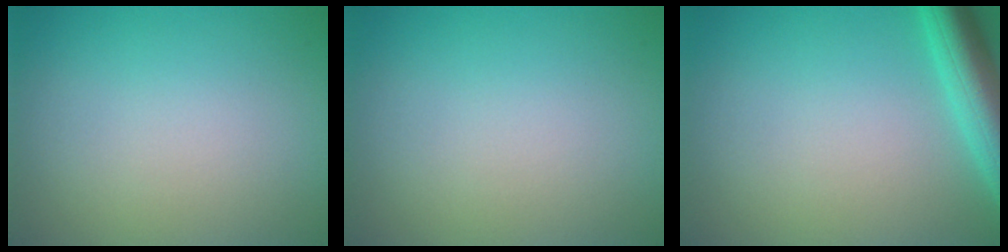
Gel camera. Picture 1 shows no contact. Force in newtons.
{"total": 0.0}
{"total": 5.1, "press": 5.1, "slide": 0.3}